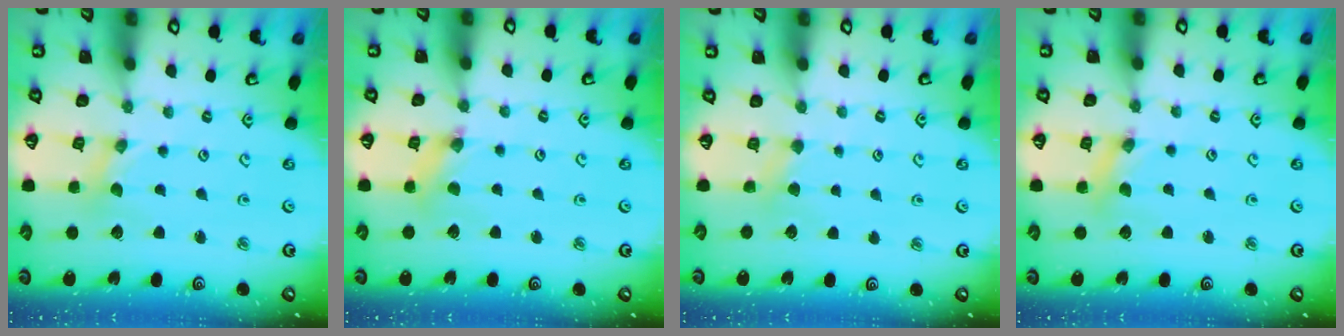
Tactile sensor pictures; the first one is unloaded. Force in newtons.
{"total": 1.8, "press": 1.8, "slide": 0.3}
{"total": 2.5, "press": 2.5, "slide": 0.4}
{"total": 2.5, "press": 2.4, "slide": 0.3}